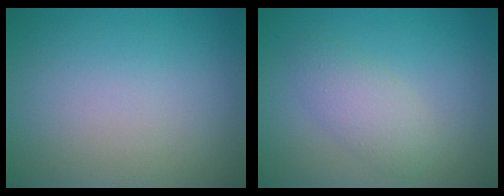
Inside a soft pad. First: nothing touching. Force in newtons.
{"total": 2.7, "press": 2.7, "slide": 0.0}